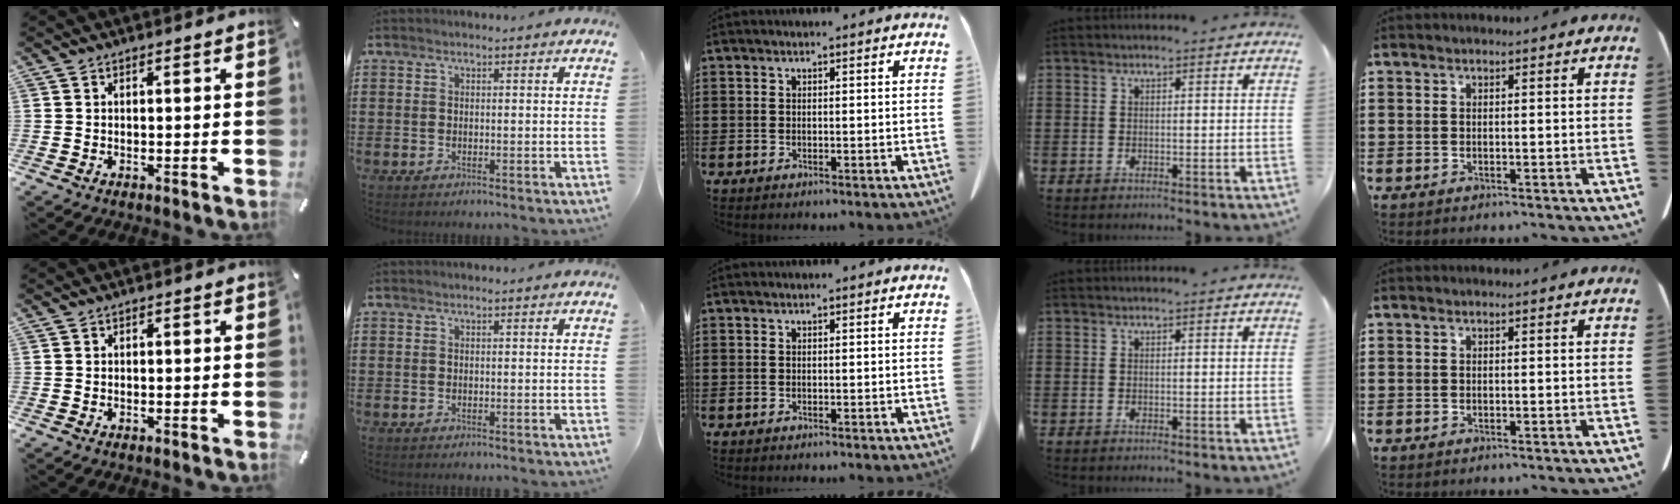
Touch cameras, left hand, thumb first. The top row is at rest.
{}